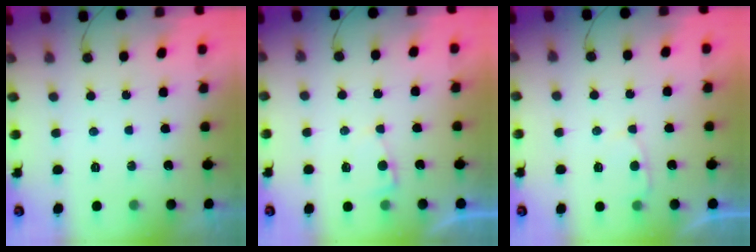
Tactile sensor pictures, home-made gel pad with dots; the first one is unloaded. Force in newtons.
{"total": 2.1, "press": 2.1, "slide": 0.3}
{"total": 2.7, "press": 2.7, "slide": 0.4}